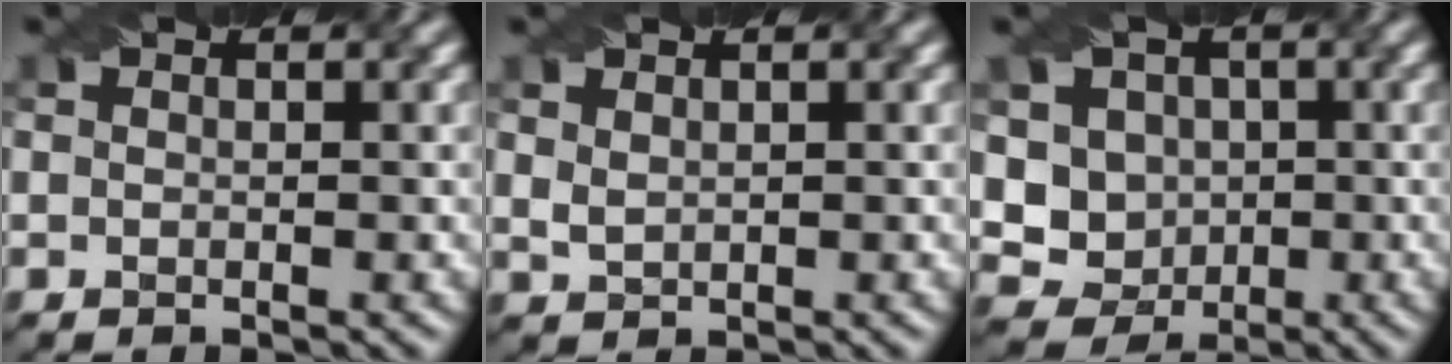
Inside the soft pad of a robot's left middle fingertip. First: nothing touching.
{"total": 1.2, "force": [0.8, 0.7, 0.6], "torque": [-0.016, 0.001, 0.022]}
{"total": 5.5, "force": [0.7, 5.1, 2.0], "torque": [-0.026, 0.011, -0.010]}